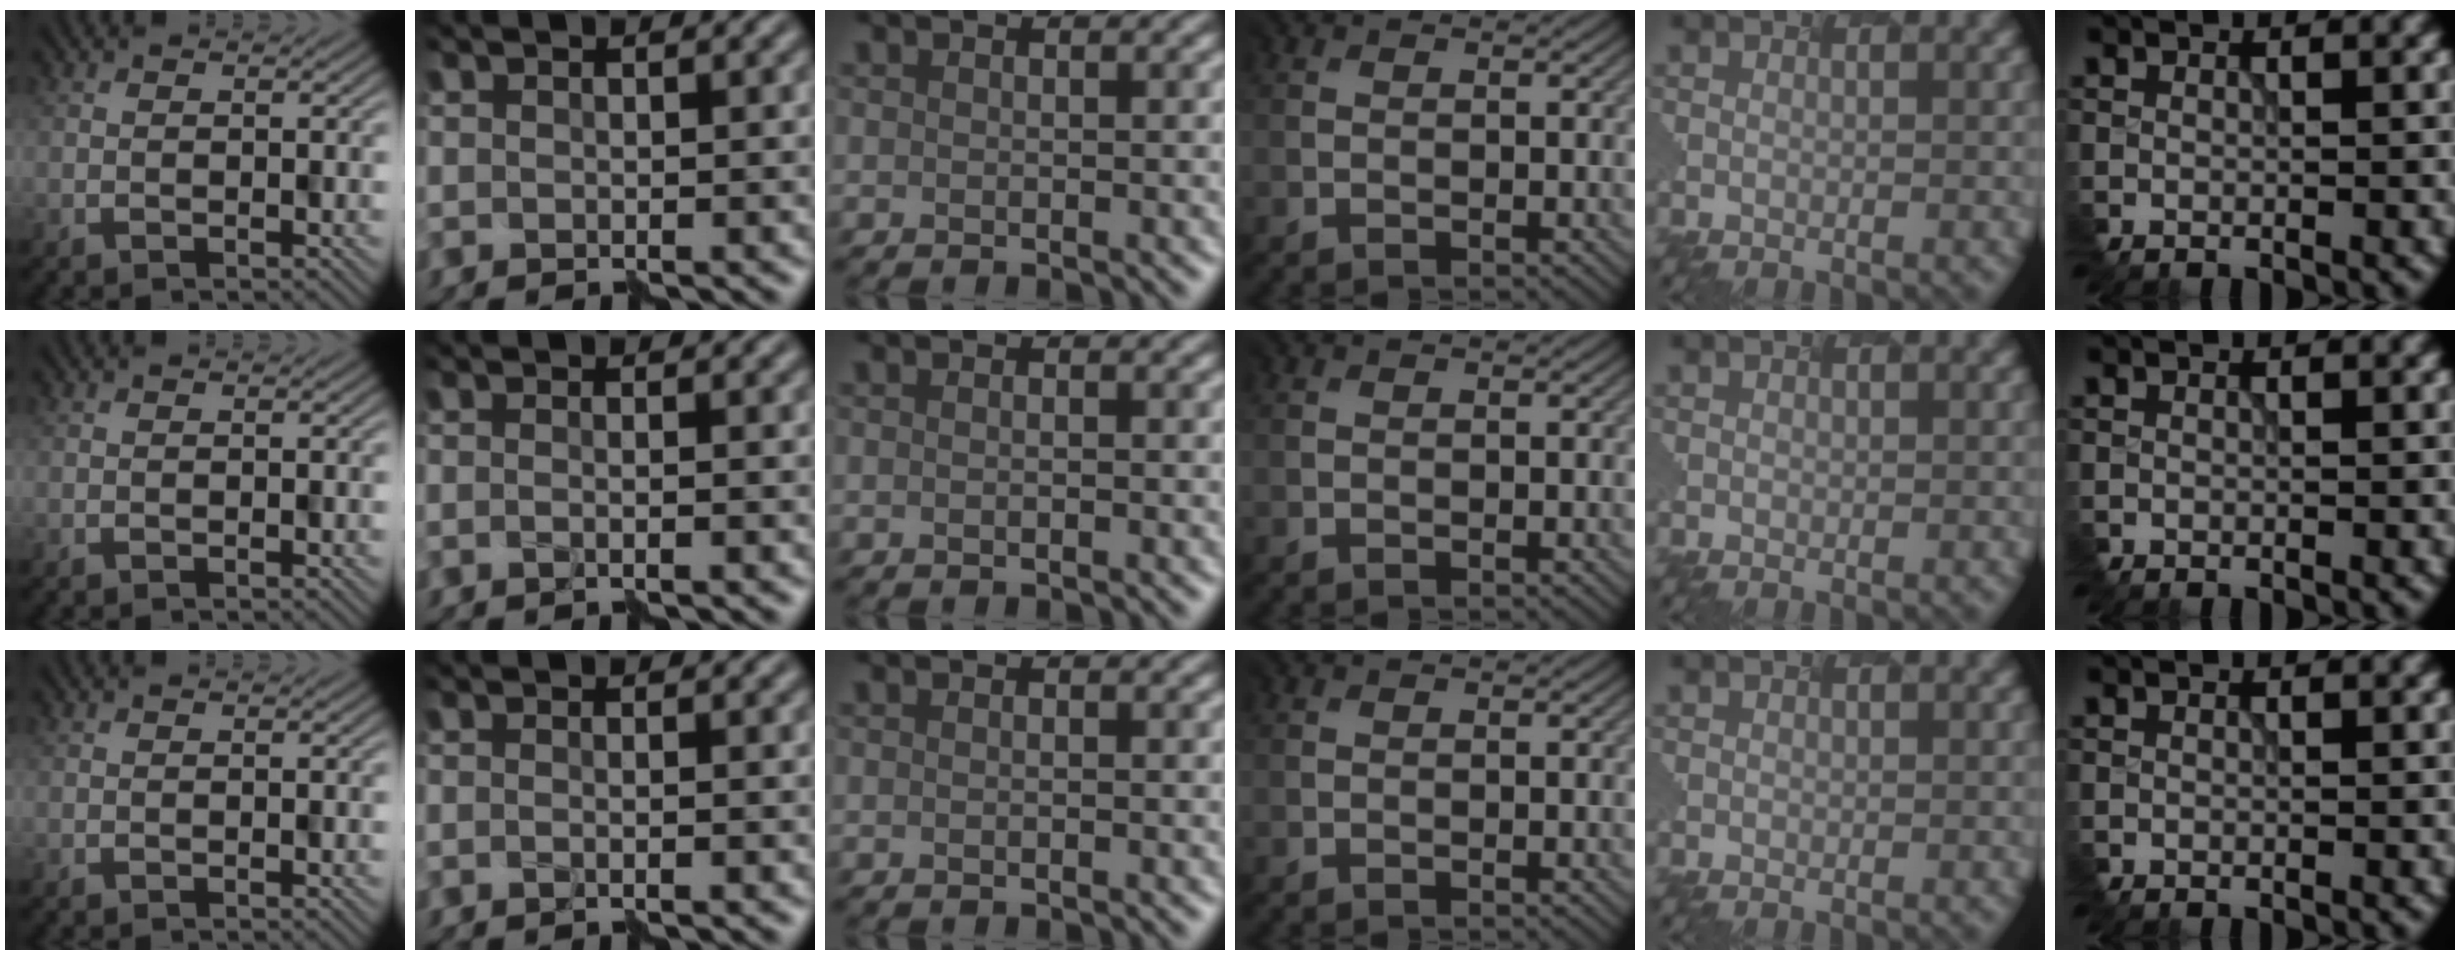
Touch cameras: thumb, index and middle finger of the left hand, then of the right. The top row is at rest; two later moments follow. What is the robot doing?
{"motion": "assemble", "object": "hinged jar"}